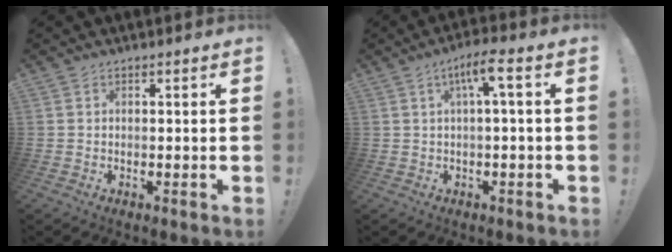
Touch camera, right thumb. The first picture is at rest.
{"total": 6.3, "force": [1.3, 0.4, 6.1], "torque": [-0.107, -0.001, 0.016]}